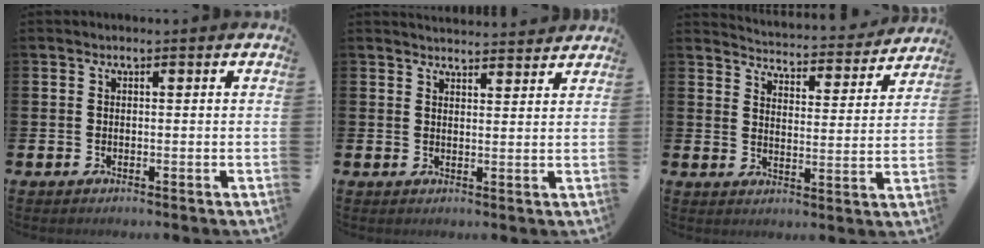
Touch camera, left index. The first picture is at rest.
{"total": 3.3, "force": [3.3, 0.3, 0.0], "torque": [-0.005, -0.021, 0.060]}
{"total": 4.2, "force": [4.2, 0.5, 0.3], "torque": [-0.022, -0.038, 0.066]}